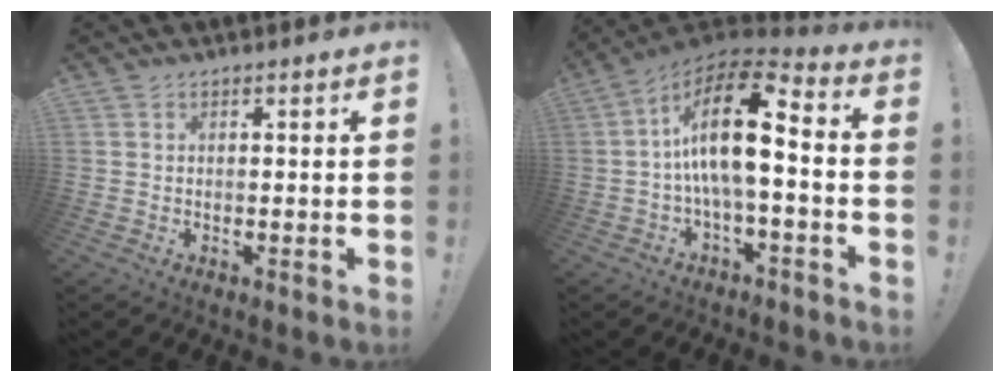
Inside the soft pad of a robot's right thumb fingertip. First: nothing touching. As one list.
[{"total": 17.5, "force": [1.1, 6.6, 16.2], "torque": [-0.284, -0.002, 0.017]}]